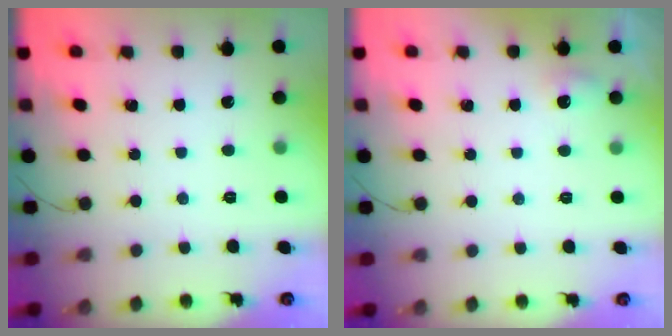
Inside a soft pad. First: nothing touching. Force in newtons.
{"total": 4.5, "press": 4.3, "slide": 1.4}